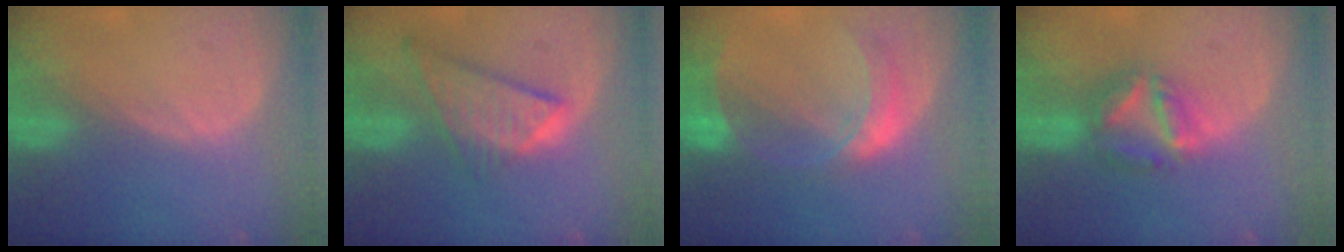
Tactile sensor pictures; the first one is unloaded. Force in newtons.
{"total": 8.6, "press": 7.3, "slide": 4.5}
{"total": 7.6, "press": 6.6, "slide": 3.8}
{"total": 6.9, "press": 6.1, "slide": 3.1}